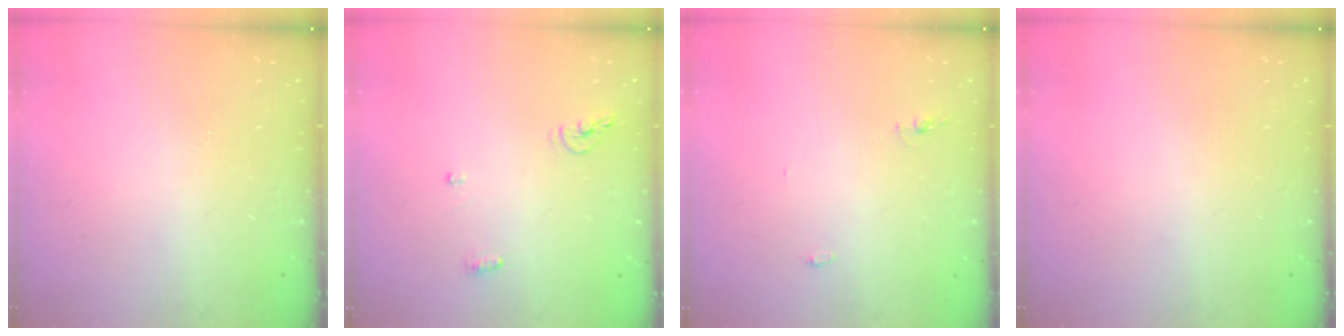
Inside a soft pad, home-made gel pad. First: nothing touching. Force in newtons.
{"total": 5.6, "press": 5.6, "slide": 0.2}
{"total": 7.7, "press": 4.4, "slide": 6.4}
{"total": 0.0}